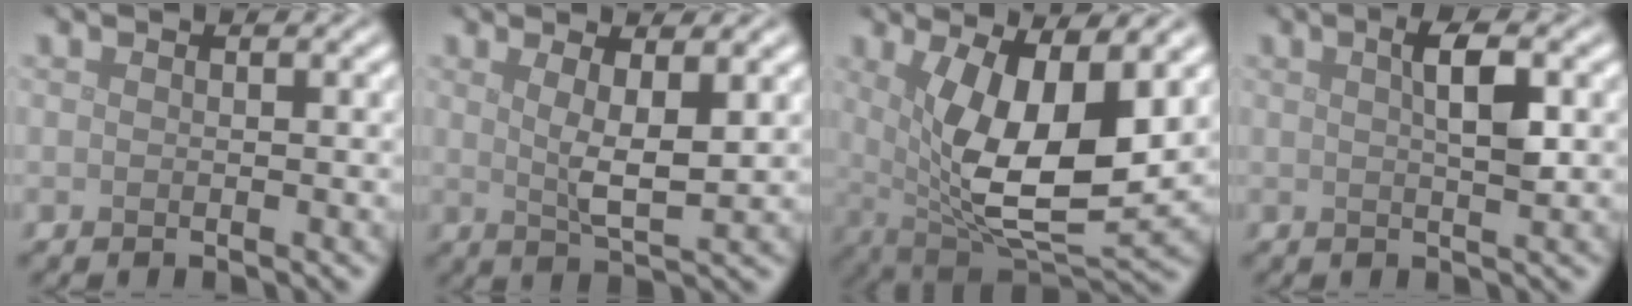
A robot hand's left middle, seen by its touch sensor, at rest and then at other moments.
{"total": 3.5, "force": [1.2, 0.7, 3.2], "torque": [-0.060, -0.010, 0.022]}
{"total": 11.1, "force": [1.6, 4.3, 10.1], "torque": [-0.177, -0.020, 0.031]}
{"total": 3.2, "force": [0.8, 0.6, 3.0], "torque": [-0.051, 0.005, 0.013]}